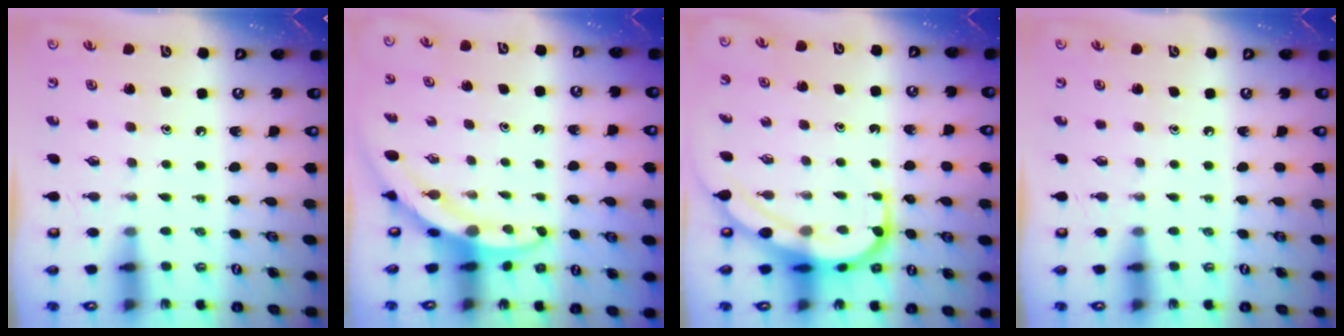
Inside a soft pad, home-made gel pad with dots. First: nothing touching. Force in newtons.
{"total": 3.4, "press": 3.4, "slide": 0.2}
{"total": 8.4, "press": 8.4, "slide": 0.8}
{"total": 0.0}